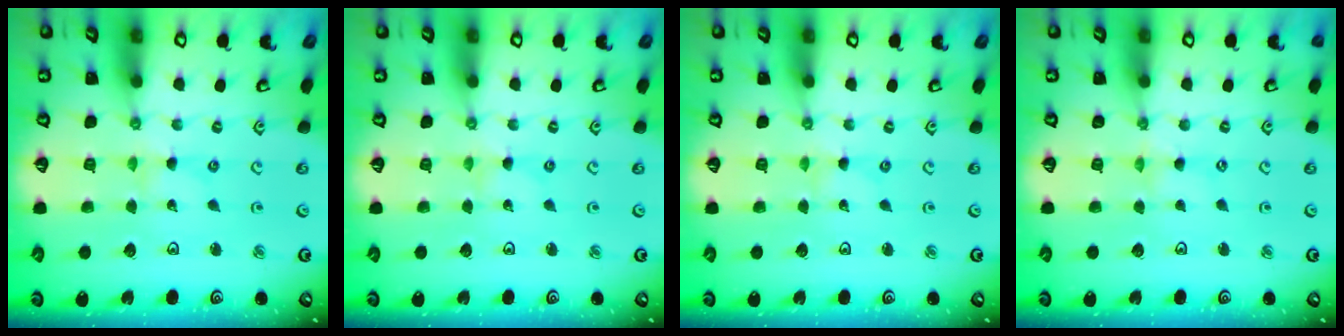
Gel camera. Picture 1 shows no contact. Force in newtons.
{"total": 0.0}
{"total": 0.0}
{"total": 0.0}